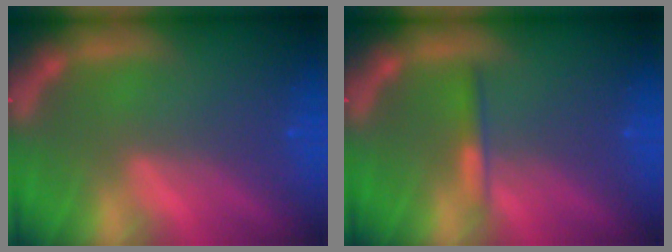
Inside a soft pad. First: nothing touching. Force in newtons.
{"total": 1.4}